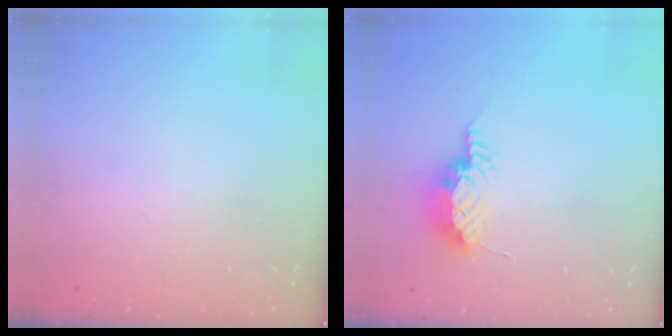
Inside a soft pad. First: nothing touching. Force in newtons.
{"total": 15.7, "press": 10.9, "slide": 11.3}